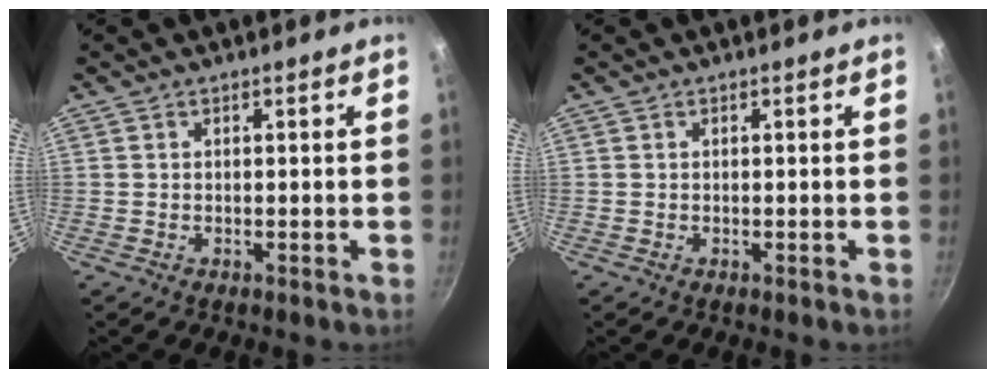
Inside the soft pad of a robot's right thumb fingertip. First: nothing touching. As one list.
[{"total": 0.0}]